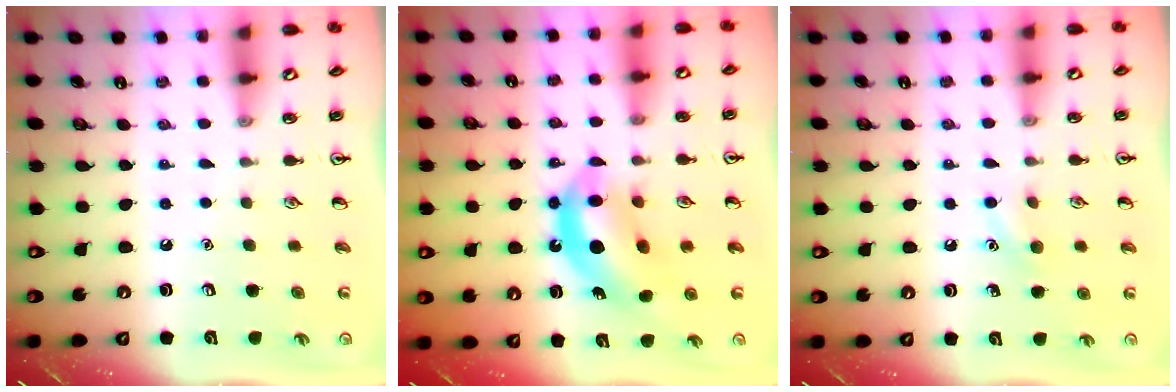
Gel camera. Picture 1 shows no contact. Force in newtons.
{"total": 12.0, "press": 11.4, "slide": 3.7}
{"total": 6.5, "press": 6.3, "slide": 1.7}